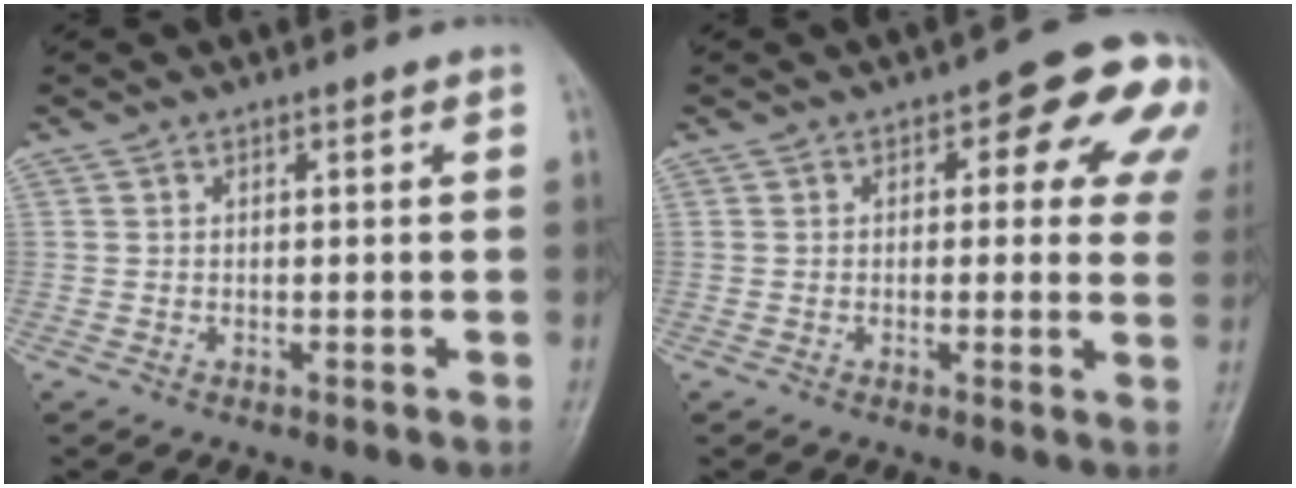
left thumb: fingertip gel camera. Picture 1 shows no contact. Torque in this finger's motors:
{"motor_torque": [0.84, 0.91, 1.48, -1.29, 0.07]}